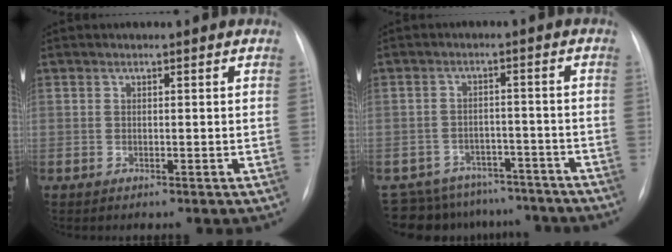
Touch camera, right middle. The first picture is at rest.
{"total": 12.8, "force": [-11.5, 5.4, 1.6], "torque": [-0.024, 0.015, -0.144]}